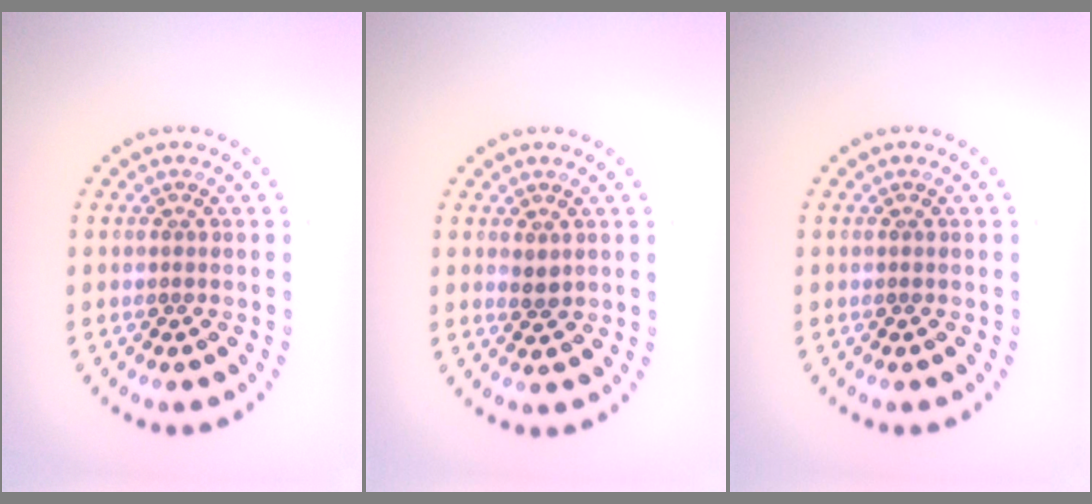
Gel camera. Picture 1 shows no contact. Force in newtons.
{"total": 0.9, "press": 0.8, "slide": 0.4}
{"total": 0.0}